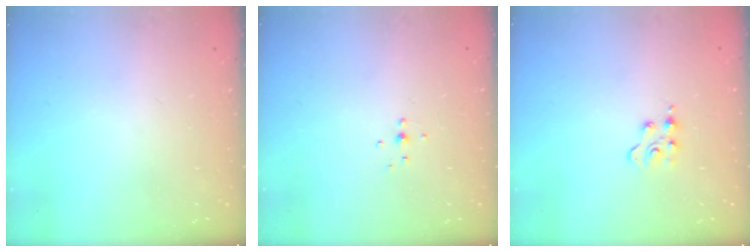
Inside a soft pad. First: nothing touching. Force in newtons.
{"total": 3.8, "press": 3.7, "slide": 0.8}
{"total": 3.0, "press": 3.0, "slide": 0.4}